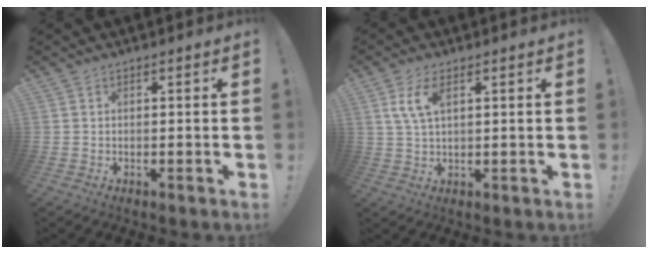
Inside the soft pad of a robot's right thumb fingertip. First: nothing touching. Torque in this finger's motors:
{"motor_torque": [0.00, 0.00, 0.01, 0.00, 0.00]}